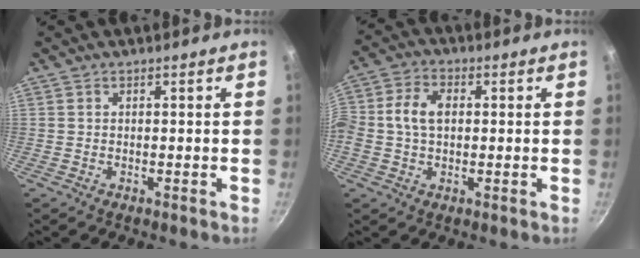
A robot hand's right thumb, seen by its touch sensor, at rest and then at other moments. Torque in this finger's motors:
{"motor_torque": [-0.06, 1.11, 0.87, -0.79, 0.47]}